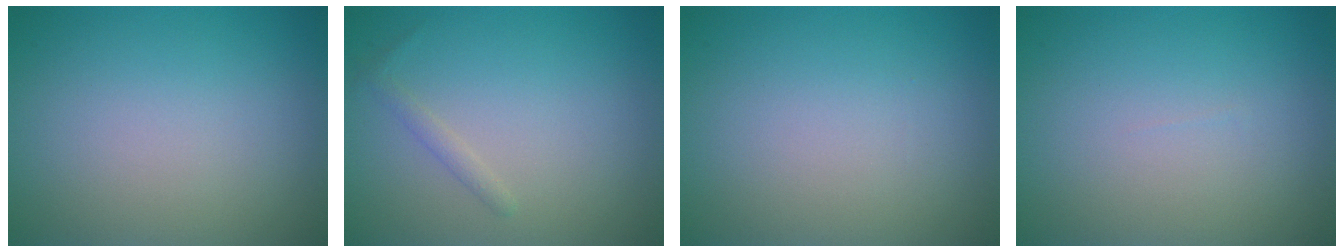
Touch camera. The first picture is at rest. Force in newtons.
{"total": 0.9, "press": 0.9, "slide": 0.1}
{"total": 0.0}
{"total": 0.0}